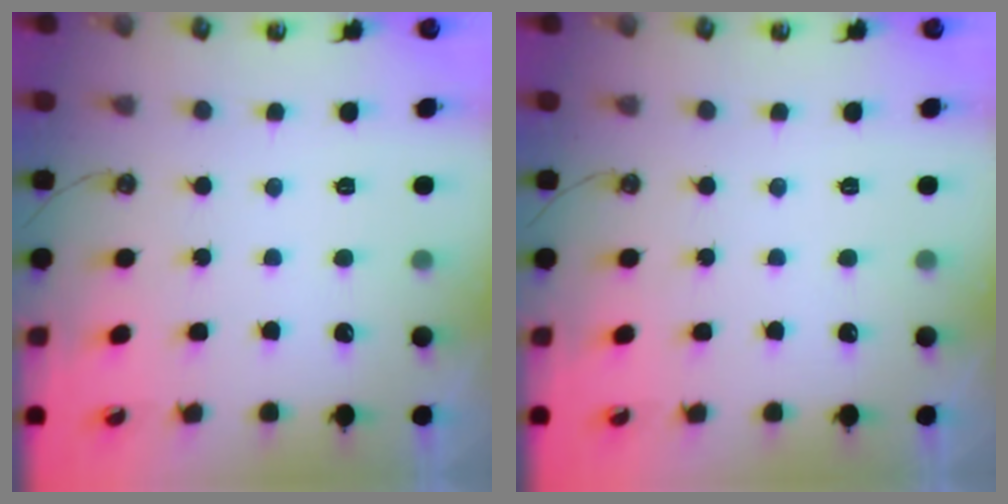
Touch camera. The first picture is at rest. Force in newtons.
{"total": 0.0}